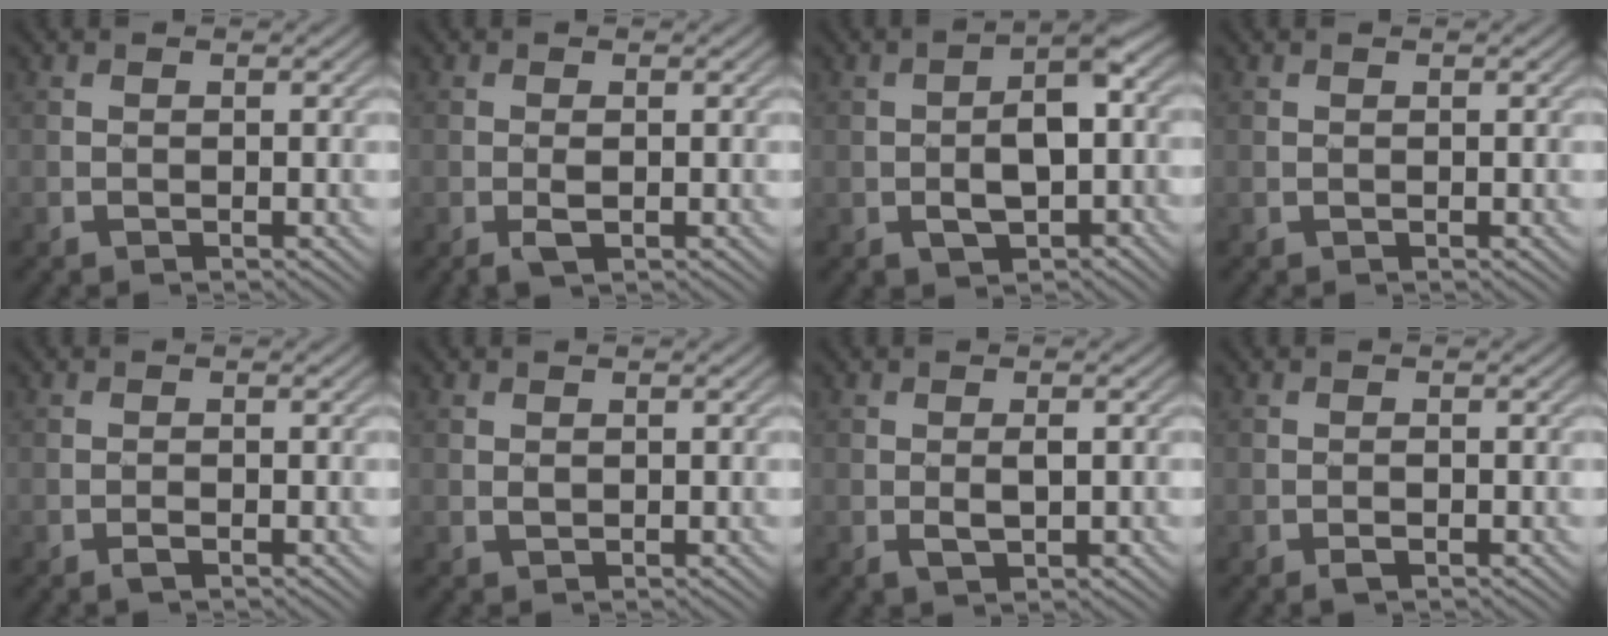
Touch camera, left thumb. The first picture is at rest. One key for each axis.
{"total": 1.6, "fx": -0.3, "fy": 0.7, "fz": 1.4, "tx": -0.028, "ty": 0.002, "tz": -0.011}
{"total": 6.0, "fx": -1.3, "fy": 3.6, "fz": 4.6, "tx": -0.065, "ty": -0.005, "tz": -0.018}
{"total": 0.0}
{"total": 0.5, "fx": -0.2, "fy": 0.1, "fz": 0.5, "tx": -0.009, "ty": 0.002, "tz": -0.005}
{"total": 0.6, "fx": 0.6, "fy": 0.3, "fz": 0.1, "tx": 0.002, "ty": 0.000, "tz": 0.010}
{"total": 2.0, "fx": 0.1, "fy": 1.1, "fz": 1.7, "tx": -0.028, "ty": -0.002, "tz": 0.004}
{"total": 0.9, "fx": -0.3, "fy": 0.3, "fz": 0.8, "tx": -0.012, "ty": 0.002, "tz": -0.005}